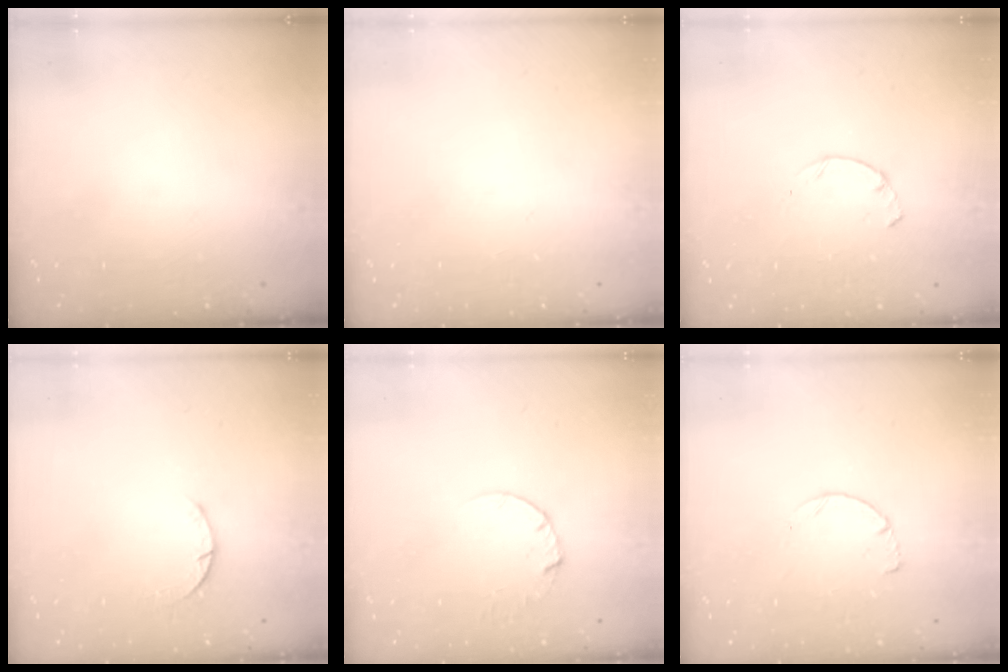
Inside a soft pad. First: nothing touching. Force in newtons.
{"total": 0.0}
{"total": 1.7, "press": 1.6, "slide": 0.4}
{"total": 1.2, "press": 1.2, "slide": 0.3}
{"total": 2.7, "press": 2.7, "slide": 0.2}
{"total": 2.5, "press": 2.5, "slide": 0.3}